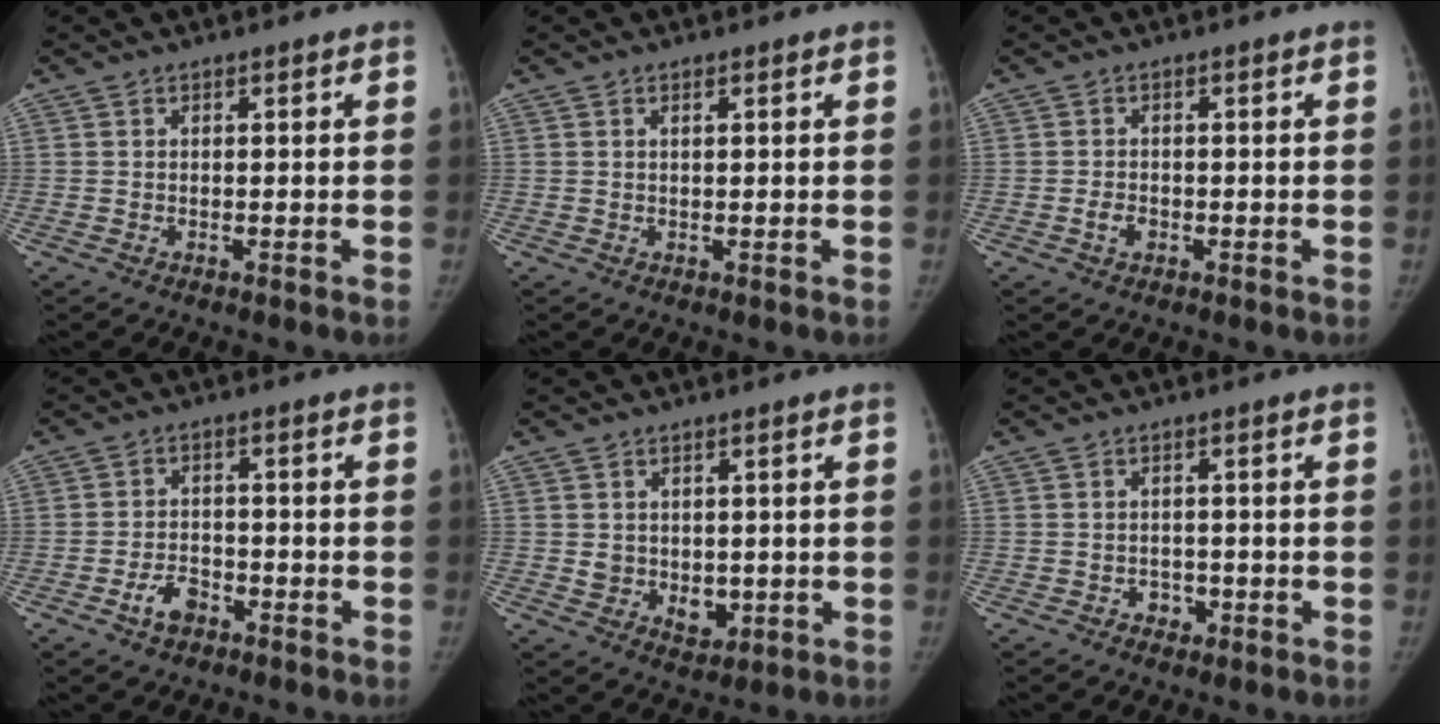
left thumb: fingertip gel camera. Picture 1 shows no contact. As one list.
[{"total": 0.9, "force": [0.4, 0.2, 0.7], "torque": [-0.013, 0.003, 0.007]}, {"total": 2.2, "force": [-0.8, 1.6, 1.3], "torque": [-0.020, 0.007, -0.013]}, {"total": 4.7, "force": [-2.6, 3.0, 2.5], "torque": [-0.036, 0.022, -0.044]}, {"total": 5.4, "force": [0.0, 4.4, 3.2], "torque": [-0.026, -0.010, 0.016]}, {"total": 2.5, "force": [-1.0, 2.0, 0.9], "torque": [-0.001, 0.008, -0.011]}]